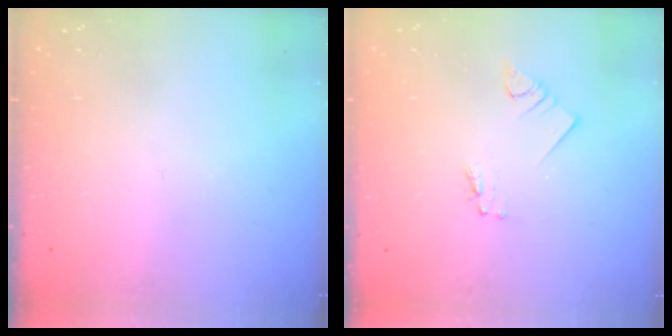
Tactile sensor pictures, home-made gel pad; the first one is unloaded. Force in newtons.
{"total": 1.9, "press": 1.9, "slide": 0.2}